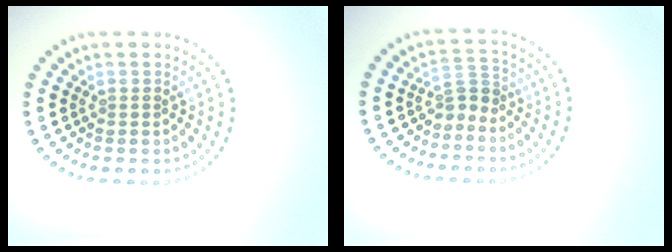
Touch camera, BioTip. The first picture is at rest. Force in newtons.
{"total": 1.7, "press": 1.3, "slide": 1.2}